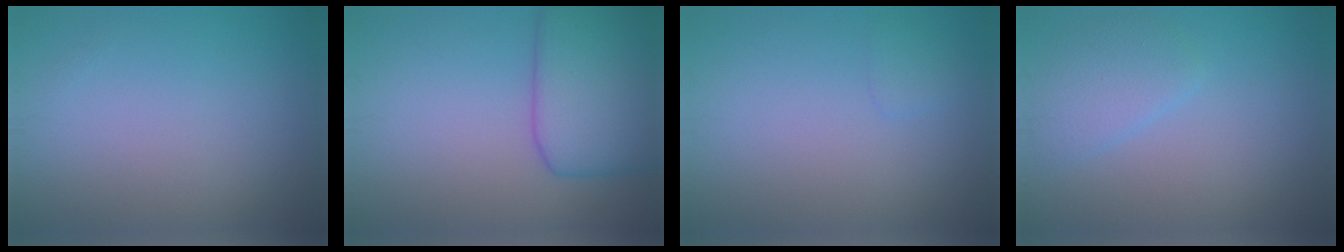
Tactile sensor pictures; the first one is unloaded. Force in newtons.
{"total": 7.8, "press": 7.8, "slide": 0.3}
{"total": 0.9, "press": 0.8, "slide": 0.1}
{"total": 2.5, "press": 2.5, "slide": 0.3}